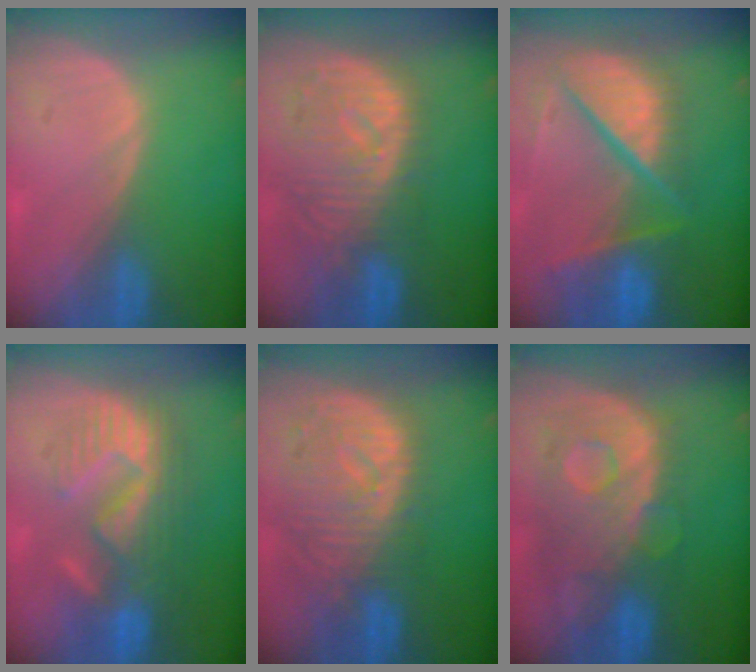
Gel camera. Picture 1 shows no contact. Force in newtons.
{"total": 11.0, "press": 9.7, "slide": 5.3}
{"total": 11.5, "press": 9.6, "slide": 6.4}
{"total": 9.6, "press": 9.4, "slide": 2.2}
{"total": 11.2, "press": 9.8, "slide": 5.4}
{"total": 11.2, "press": 9.7, "slide": 5.5}